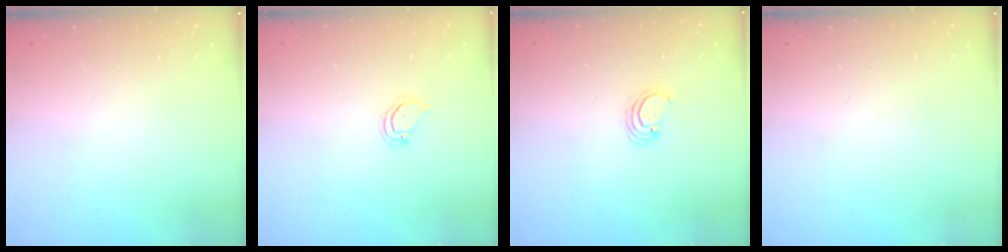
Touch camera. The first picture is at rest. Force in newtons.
{"total": 4.0, "press": 4.0, "slide": 0.4}
{"total": 2.8, "press": 2.8, "slide": 0.2}
{"total": 0.0}